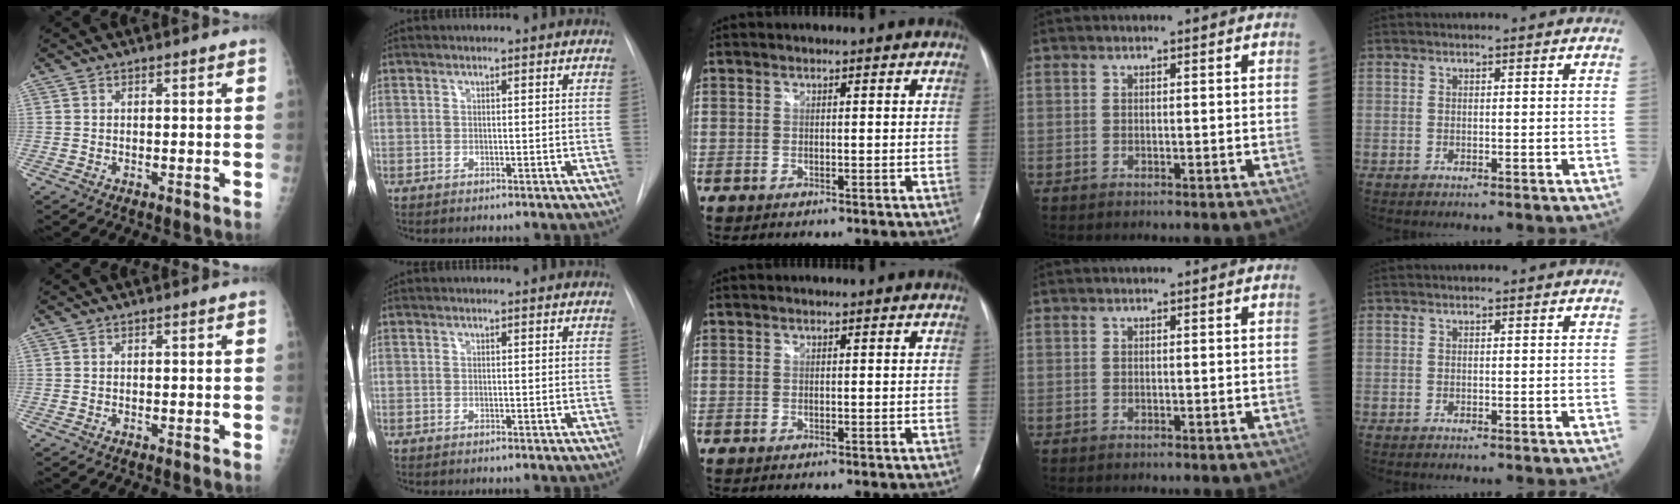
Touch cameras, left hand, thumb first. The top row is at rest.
{}